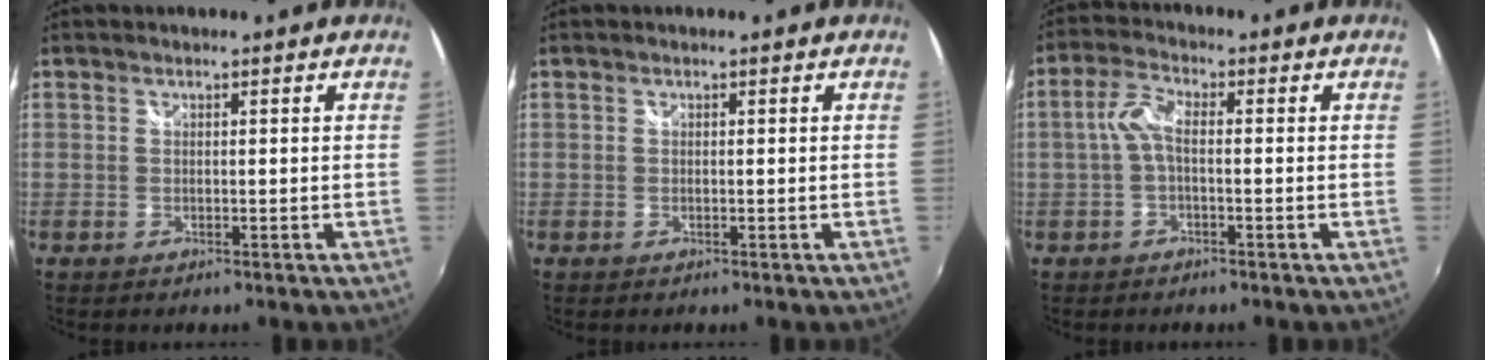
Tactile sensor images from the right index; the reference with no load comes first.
{"total": 0.0}
{"total": 4.2, "force": [-0.7, 1.5, 3.9], "torque": [-0.087, 0.011, -0.015]}